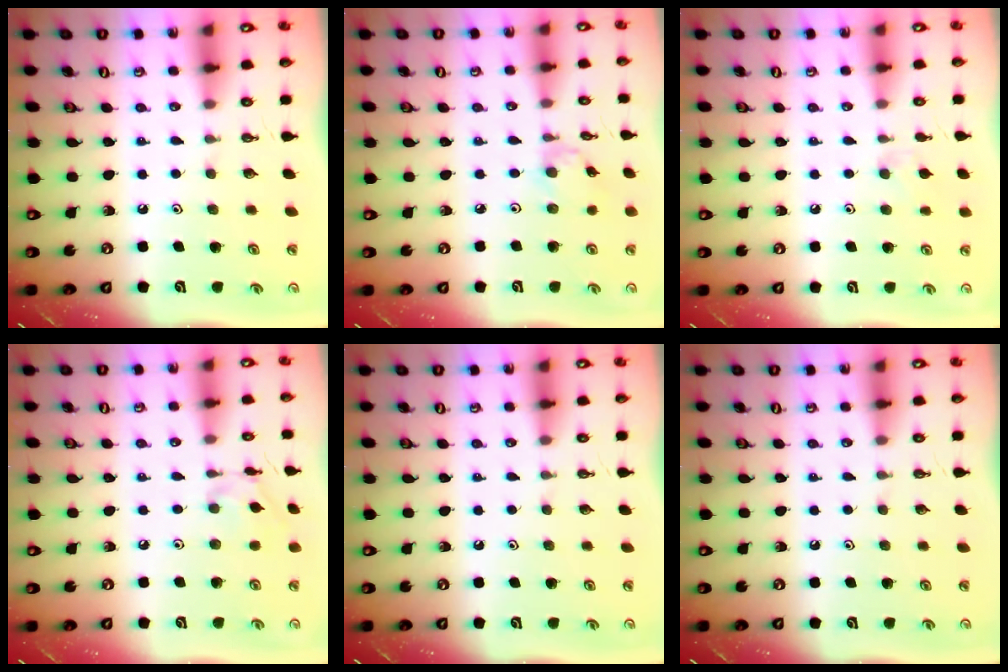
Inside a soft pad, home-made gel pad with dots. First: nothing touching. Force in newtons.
{"total": 1.0, "press": 1.0, "slide": 0.2}
{"total": 3.8, "press": 3.7, "slide": 0.8}
{"total": 5.4, "press": 5.4, "slide": 0.6}
{"total": 0.0}
{"total": 0.0}